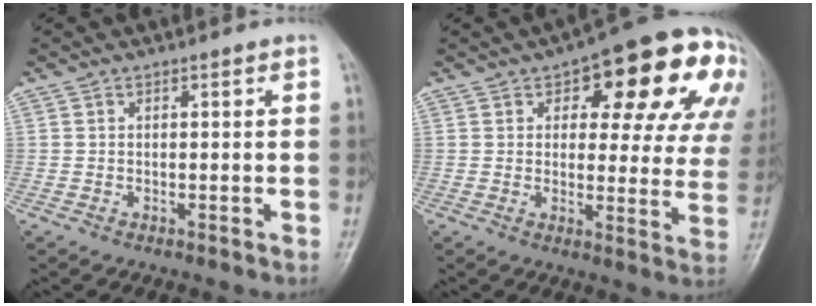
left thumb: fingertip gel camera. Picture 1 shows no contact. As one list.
[{"total": 20.9, "force": [8.8, 9.2, 16.6], "torque": [-0.162, 0.004, 0.108]}]